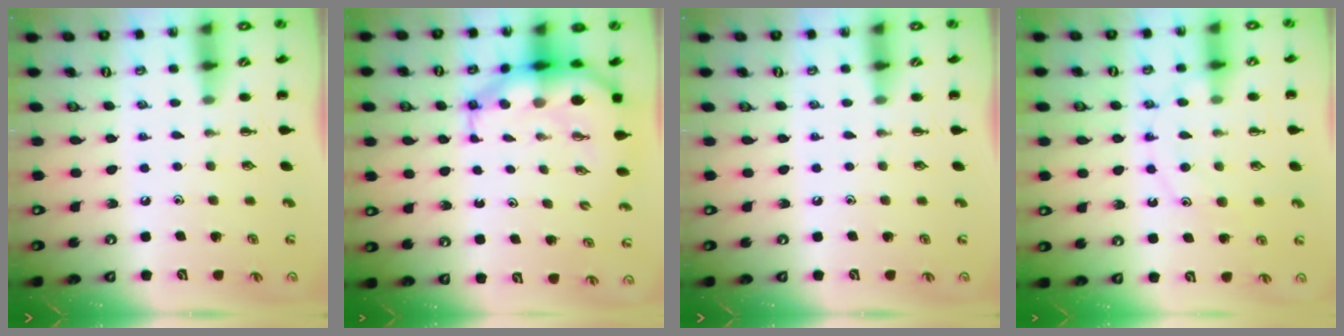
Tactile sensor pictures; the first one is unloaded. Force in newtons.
{"total": 9.1, "press": 8.8, "slide": 2.3}
{"total": 0.0}
{"total": 10.6, "press": 10.6, "slide": 0.7}